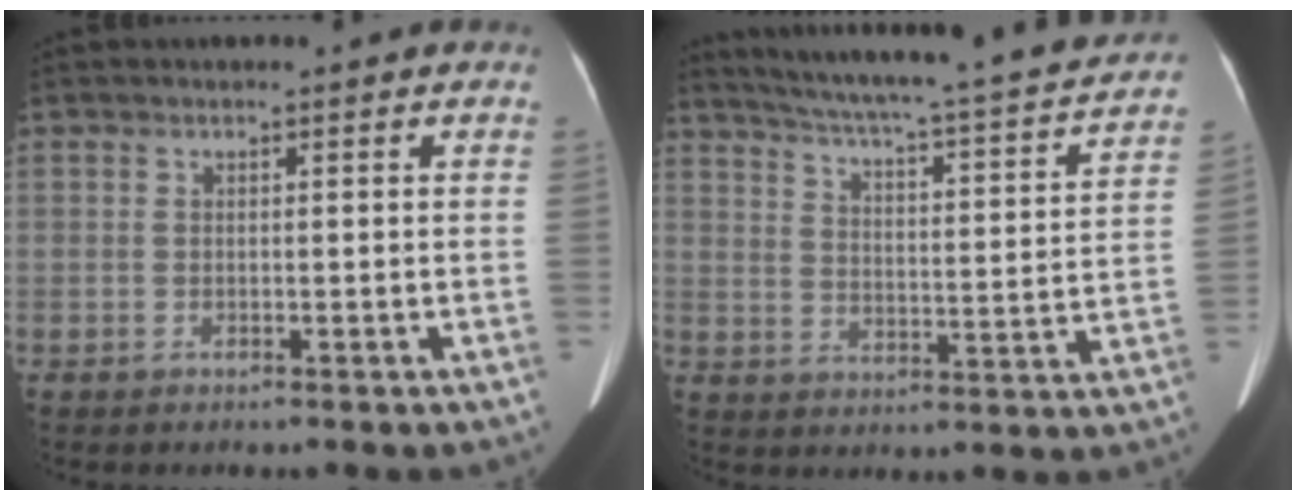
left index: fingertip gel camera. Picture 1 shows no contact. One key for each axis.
{"total": 23.5, "fx": 21.2, "fy": 1.7, "fz": 10.0, "tx": -0.163, "ty": -0.031, "tz": 0.281}